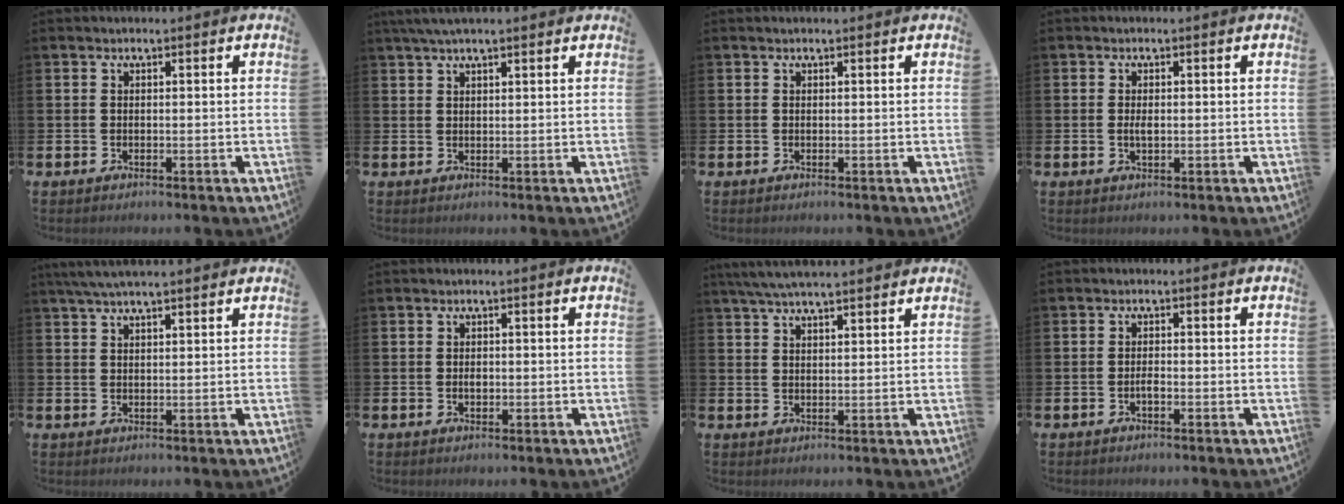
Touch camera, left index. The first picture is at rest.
{"total": 3.0, "force": [2.5, 0.4, 1.7], "torque": [-0.036, -0.001, 0.044]}
{"total": 0.0}
{"total": 1.3, "force": [0.1, 0.5, 1.2], "torque": [-0.028, 0.004, 0.000]}
{"total": 4.1, "force": [3.5, 0.5, 2.1], "torque": [-0.045, -0.004, 0.063]}
{"total": 1.1, "force": [0.0, 0.7, 0.8], "torque": [-0.003, 0.000, -0.006]}
{"total": 4.9, "force": [4.5, 0.6, 1.9], "torque": [-0.045, -0.010, 0.083]}
{"total": 1.0, "force": [-0.5, 0.3, 0.8], "torque": [-0.020, 0.000, -0.009]}